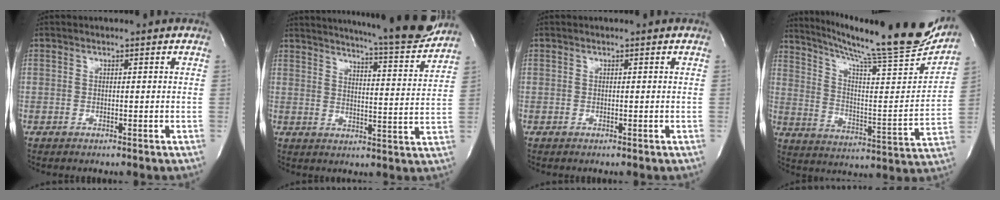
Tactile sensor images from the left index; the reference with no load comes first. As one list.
[{"total": 17.6, "force": [16.2, 0.1, 6.8], "torque": [-0.107, -0.060, 0.203]}, {"total": 0.0}, {"total": 24.3, "force": [21.6, 0.9, 11.1], "torque": [-0.181, -0.076, 0.297]}]